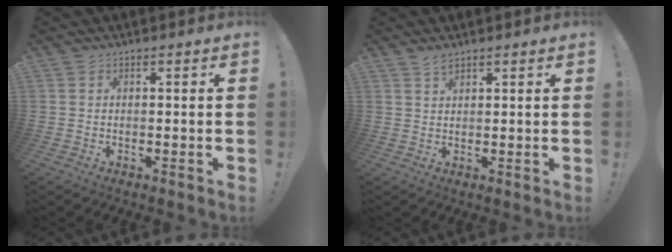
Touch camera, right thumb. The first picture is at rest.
{"total": 2.3, "force": [2.0, 0.7, 1.1], "torque": [-0.009, -0.012, 0.034]}